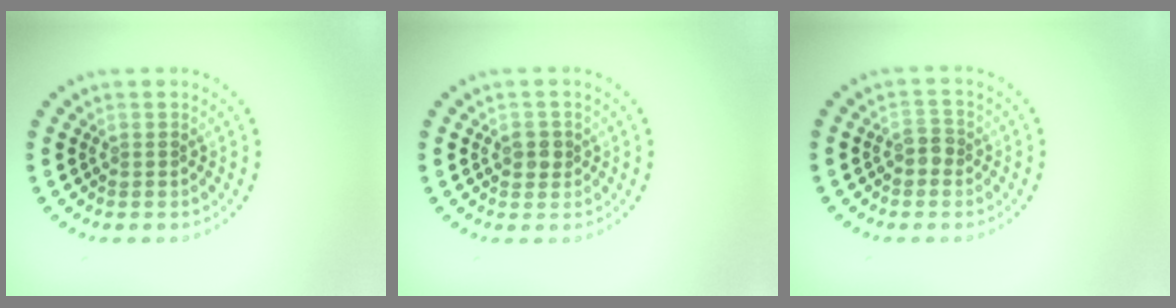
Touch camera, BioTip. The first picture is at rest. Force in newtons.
{"total": 1.7, "press": 1.7, "slide": 0.3}
{"total": 1.6, "press": 1.5, "slide": 0.5}